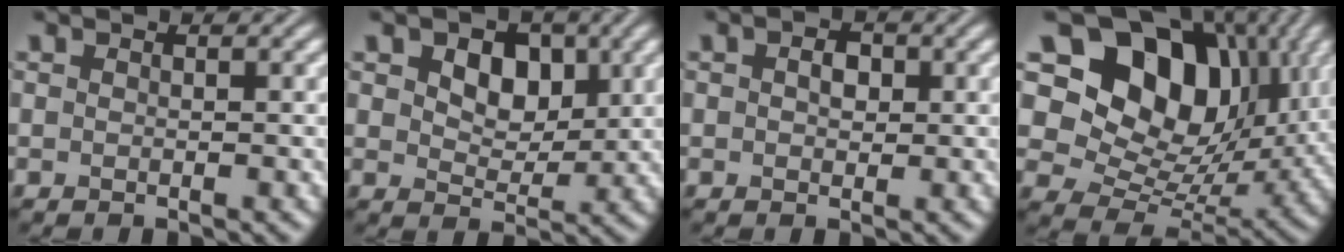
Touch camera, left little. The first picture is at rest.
{"total": 4.8, "force": [1.6, 3.3, 3.2], "torque": [-0.052, -0.003, 0.011]}
{"total": 1.8, "force": [0.3, 1.3, 1.3], "torque": [-0.023, 0.003, 0.001]}
{"total": 14.7, "force": [6.4, 9.9, 8.8], "torque": [-0.148, 0.025, 0.110]}